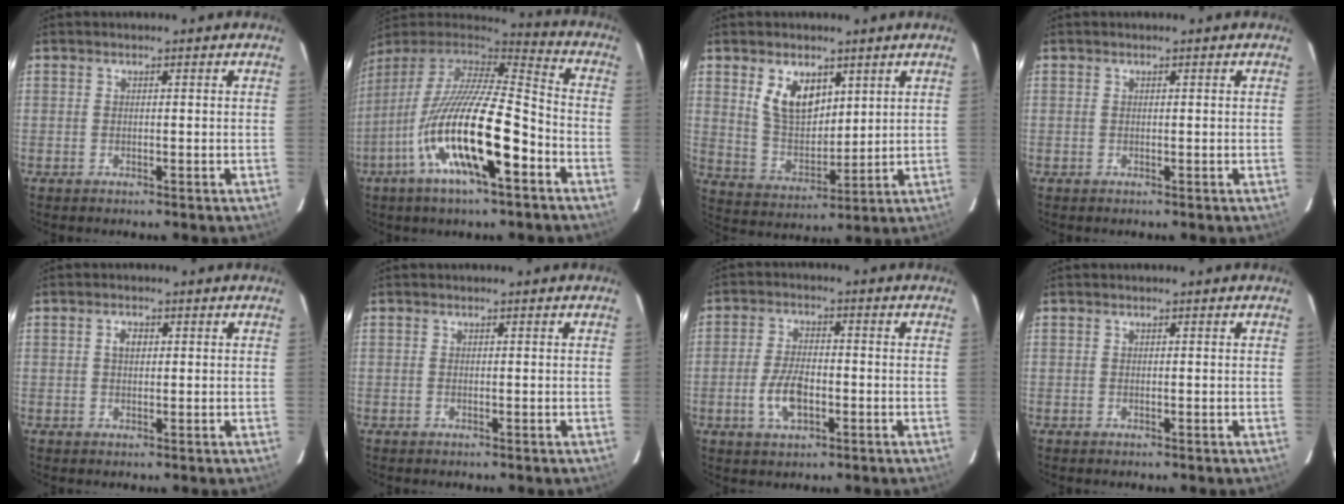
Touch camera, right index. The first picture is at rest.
{"total": 21.7, "force": [-9.0, 5.3, 19.0], "torque": [-0.344, -0.039, -0.169]}
{"total": 9.5, "force": [4.5, 5.7, 6.3], "torque": [-0.115, 0.006, 0.096]}
{"total": 0.0}
{"total": 1.9, "force": [0.4, 1.3, 1.4], "torque": [-0.023, 0.007, 0.007]}
{"total": 0.0}
{"total": 6.8, "force": [-2.3, 3.3, 5.5], "torque": [-0.116, 0.000, -0.040]}
{"total": 0.0}